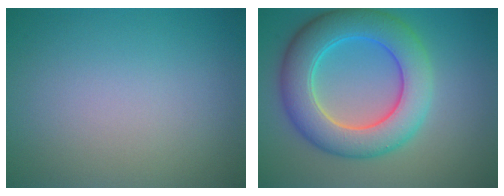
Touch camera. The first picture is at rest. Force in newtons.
{"total": 8.3, "press": 8.3, "slide": 0.4}